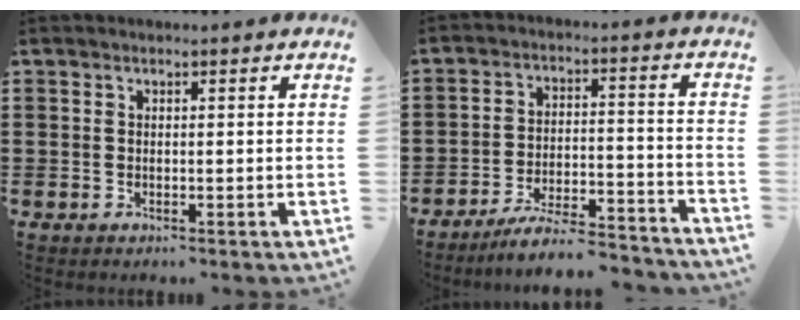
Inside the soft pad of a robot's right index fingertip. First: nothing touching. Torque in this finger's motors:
{"motor_torque": [0.47, 1.04, -0.08, -0.03]}